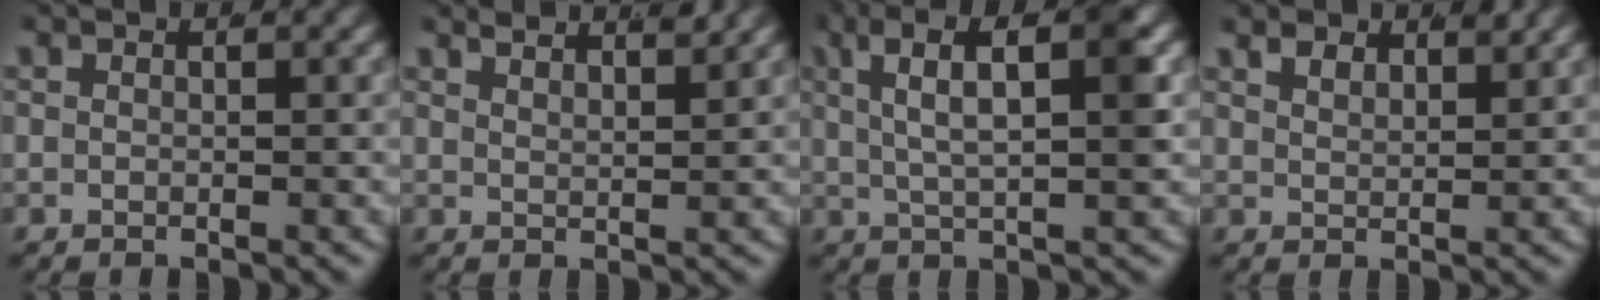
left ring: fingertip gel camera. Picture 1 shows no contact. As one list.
[{"total": 3.4, "force": [3.2, 0.0, 1.3], "torque": [-0.019, -0.008, 0.061]}, {"total": 6.5, "force": [2.0, 1.6, 6.0], "torque": [-0.089, 0.012, 0.032]}, {"total": 2.5, "force": [2.2, 0.3, 1.1], "torque": [-0.021, -0.010, 0.049]}]